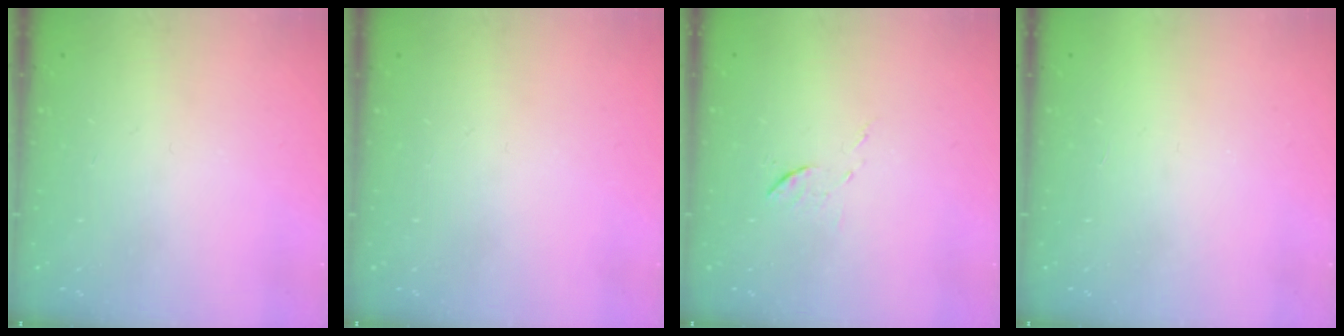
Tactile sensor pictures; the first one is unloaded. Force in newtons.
{"total": 0.0}
{"total": 5.3, "press": 5.3, "slide": 0.6}
{"total": 1.5, "press": 1.5, "slide": 0.1}